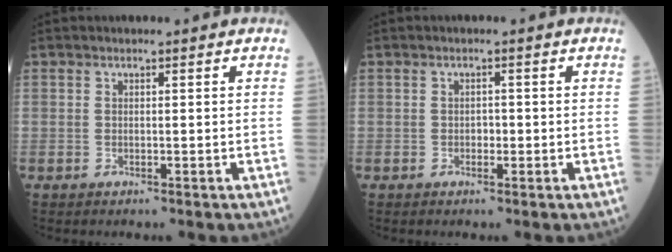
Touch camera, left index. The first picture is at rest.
{"total": 1.0, "force": [-0.7, 0.5, 0.4], "torque": [-0.006, -0.002, -0.014]}